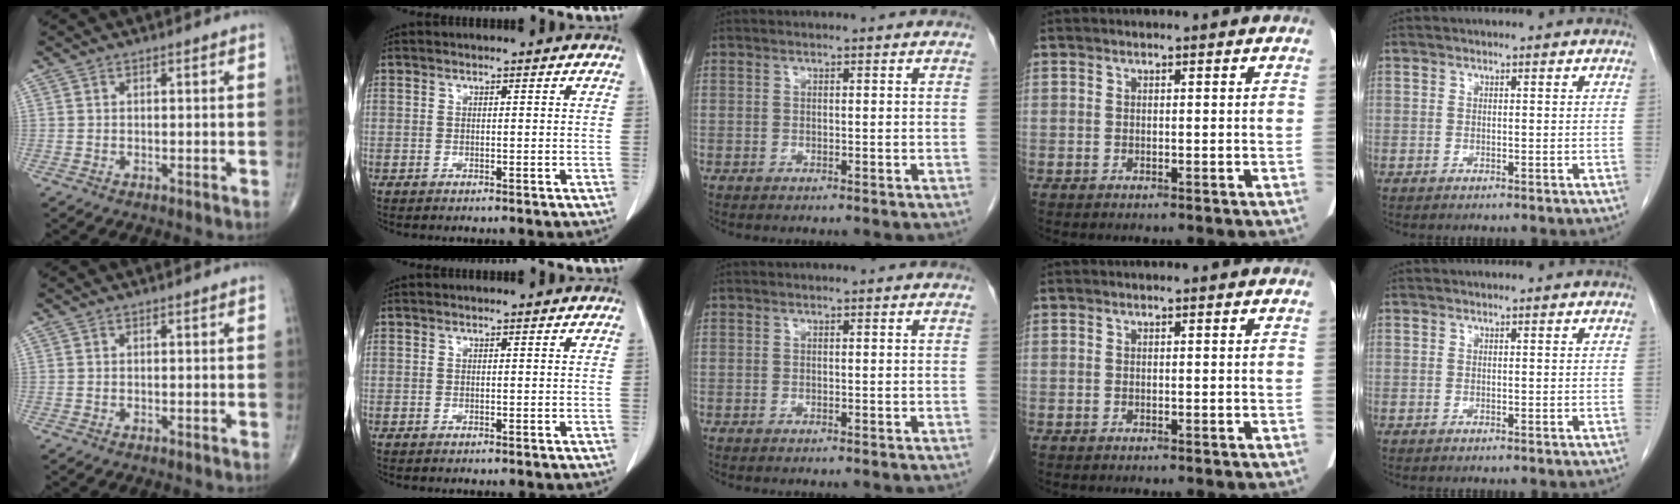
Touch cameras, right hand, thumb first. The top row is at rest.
{}